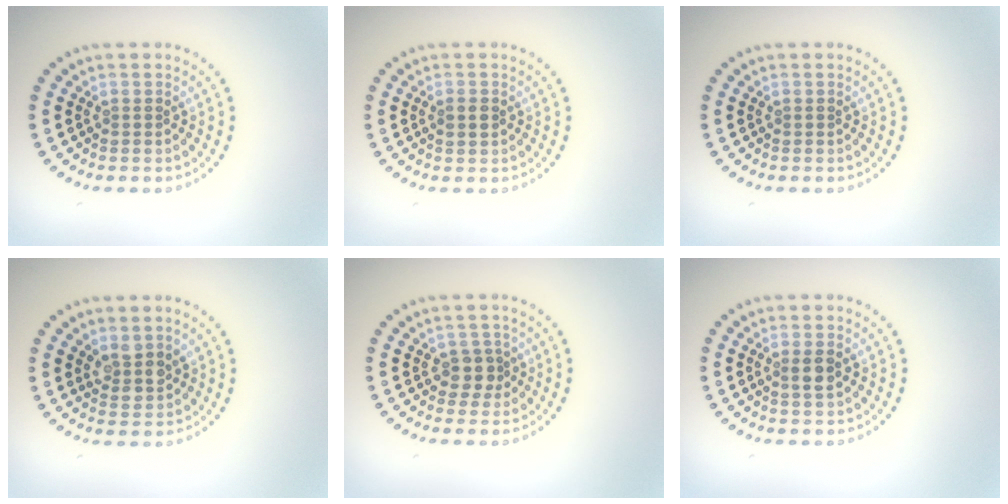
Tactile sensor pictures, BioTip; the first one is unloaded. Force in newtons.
{"total": 1.2, "press": 1.2, "slide": 0.2}
{"total": 0.0}
{"total": 2.4, "press": 2.2, "slide": 1.1}
{"total": 1.9, "press": 1.6, "slide": 1.0}
{"total": 1.7, "press": 1.5, "slide": 0.7}